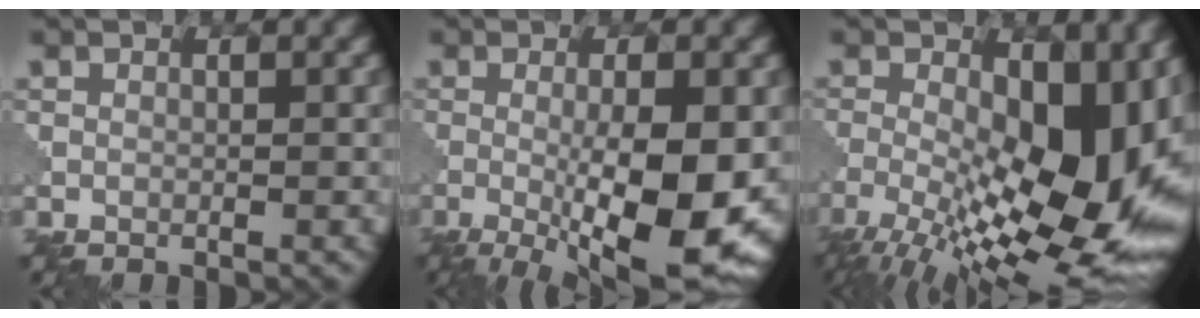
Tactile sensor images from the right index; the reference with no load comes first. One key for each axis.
{"total": 11.6, "fx": -2.4, "fy": 3.1, "fz": 10.9, "tx": -0.173, "ty": -0.026, "tz": -0.029}
{"total": 16.6, "fx": -2.8, "fy": 7.7, "fz": 14.4, "tx": -0.219, "ty": -0.013, "tz": -0.040}